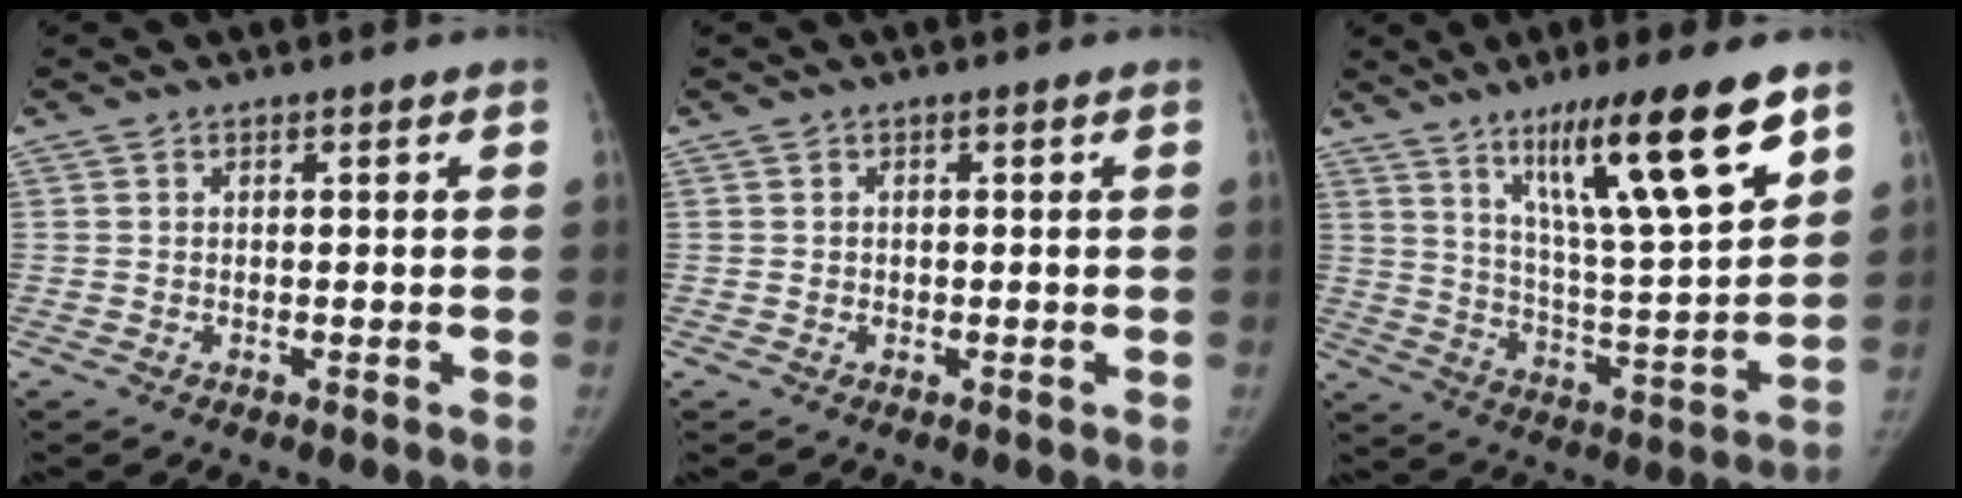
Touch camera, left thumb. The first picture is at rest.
{"total": 0.5, "force": [0.0, 0.5, 0.0], "torque": [0.007, 0.004, 0.000]}
{"total": 19.6, "force": [11.1, 2.5, 15.9], "torque": [-0.239, -0.054, 0.188]}